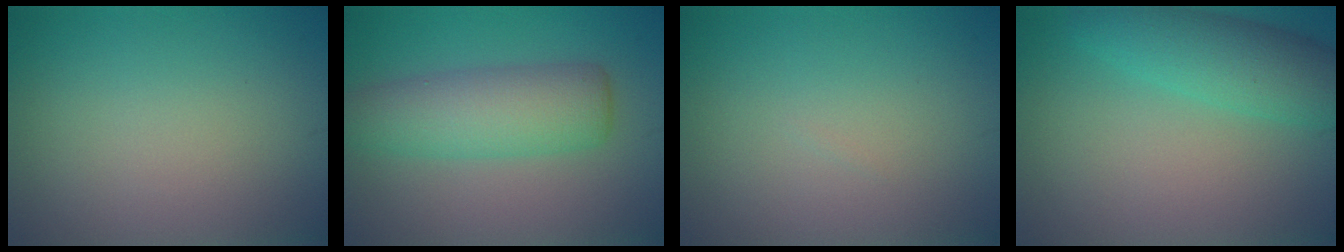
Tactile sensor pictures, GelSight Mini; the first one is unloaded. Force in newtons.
{"total": 5.7, "press": 5.7, "slide": 0.4}
{"total": 0.0}
{"total": 5.3, "press": 5.3, "slide": 0.4}